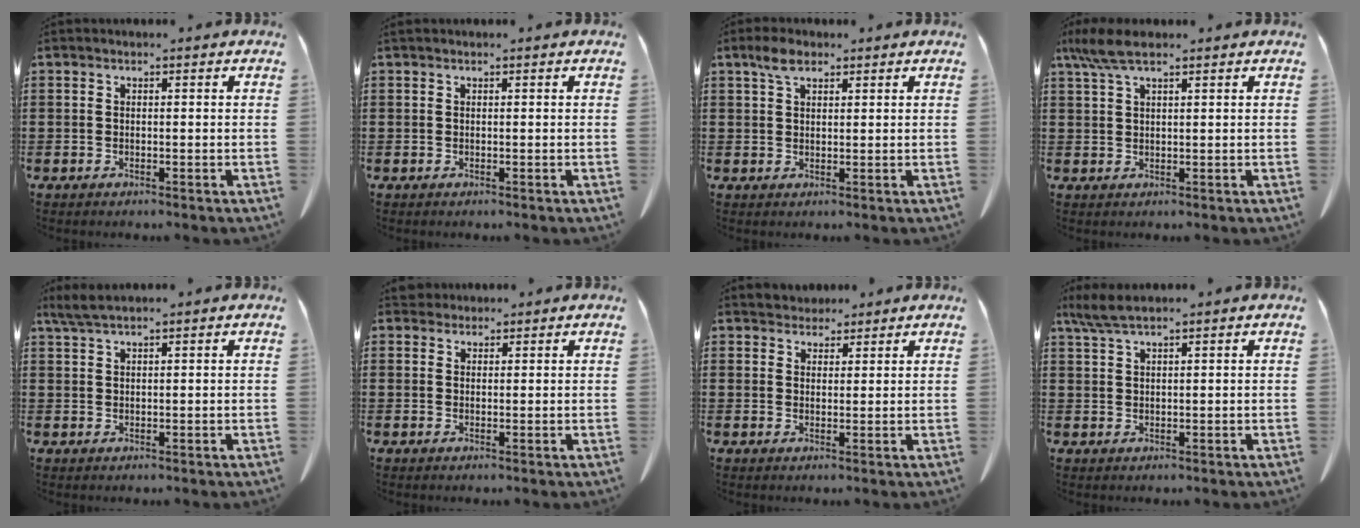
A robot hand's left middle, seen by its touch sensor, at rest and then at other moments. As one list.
[{"total": 0.0}, {"total": 3.4, "force": [2.2, 1.6, 2.1], "torque": [-0.047, 0.006, 0.039]}, {"total": 4.8, "force": [3.0, 1.2, 3.6], "torque": [-0.082, -0.002, 0.054]}, {"total": 2.6, "force": [2.0, 0.2, 1.6], "torque": [-0.035, 0.000, 0.038]}, {"total": 1.8, "force": [1.7, 0.8, 0.0], "torque": [-0.006, 0.003, 0.034]}, {"total": 2.6, "force": [2.4, 0.9, -0.1], "torque": [0.003, -0.004, 0.046]}, {"total": 3.2, "force": [2.4, 0.3, 2.1], "torque": [-0.046, 0.001, 0.045]}]